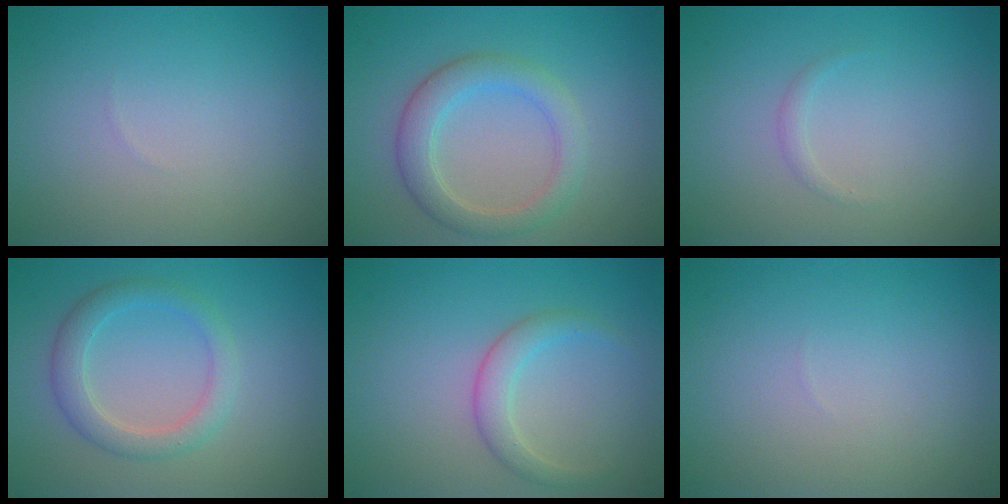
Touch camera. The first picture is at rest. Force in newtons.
{"total": 3.7, "press": 3.7, "slide": 0.3}
{"total": 0.6, "press": 0.6, "slide": 0.0}
{"total": 2.9, "press": 2.9, "slide": 0.2}
{"total": 2.3, "press": 2.3, "slide": 0.1}
{"total": 0.0}